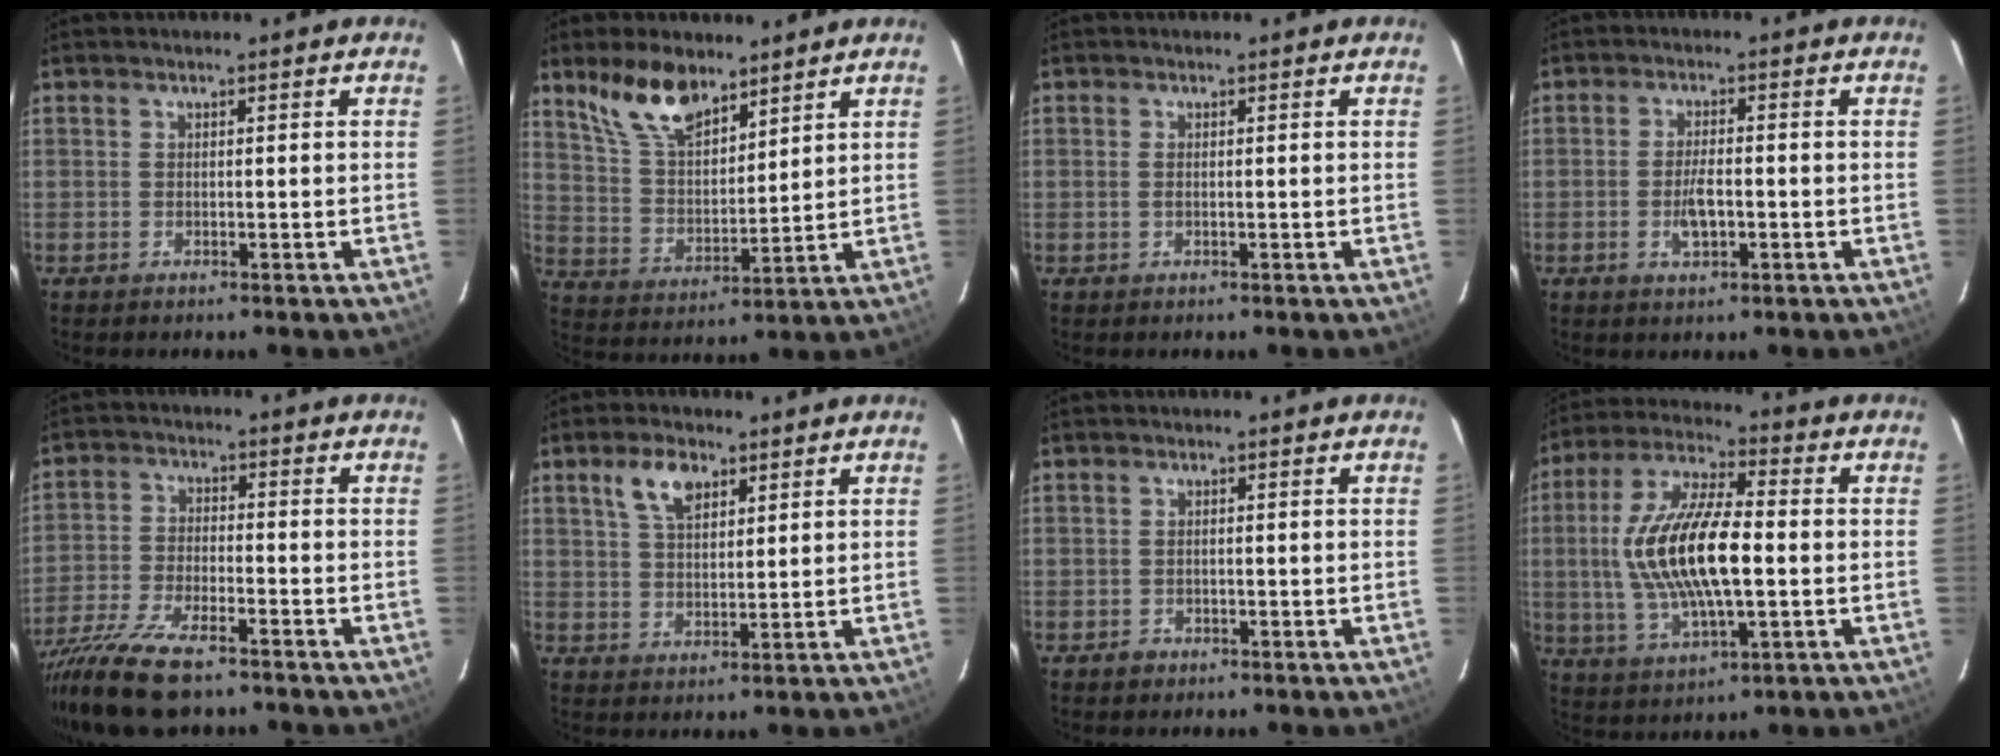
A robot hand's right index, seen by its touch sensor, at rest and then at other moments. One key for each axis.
{"total": 11.9, "fx": 8.7, "fy": 5.1, "fz": 6.4, "tx": -0.120, "ty": 0.011, "tz": 0.173}
{"total": 0.9, "fx": -0.1, "fy": 0.5, "fz": 0.7, "tx": -0.017, "ty": 0.000, "tz": -0.003}
{"total": 4.6, "fx": -1.4, "fy": 1.7, "fz": 4.0, "tx": -0.080, "ty": -0.001, "tz": -0.022}
{"total": 14.5, "fx": -11.3, "fy": 4.1, "fz": 8.2, "tx": -0.188, "ty": -0.041, "tz": -0.210}
{"total": 6.3, "fx": 3.5, "fy": 3.2, "fz": 4.1, "tx": -0.075, "ty": 0.011, "tz": 0.065}
{"total": 1.5, "fx": -0.8, "fy": 1.3, "fz": 0.2, "tx": -0.004, "ty": 0.003, "tz": -0.008}
{"total": 17.4, "fx": -0.4, "fy": 6.4, "fz": 16.2, "tx": -0.323, "ty": 0.006, "tz": -0.005}